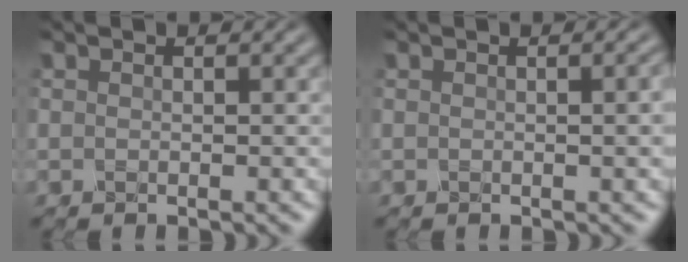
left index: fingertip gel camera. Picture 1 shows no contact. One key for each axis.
{"total": 4.0, "fx": 0.9, "fy": 2.0, "fz": 3.4, "tx": -0.020, "ty": 0.023, "tz": -0.006}